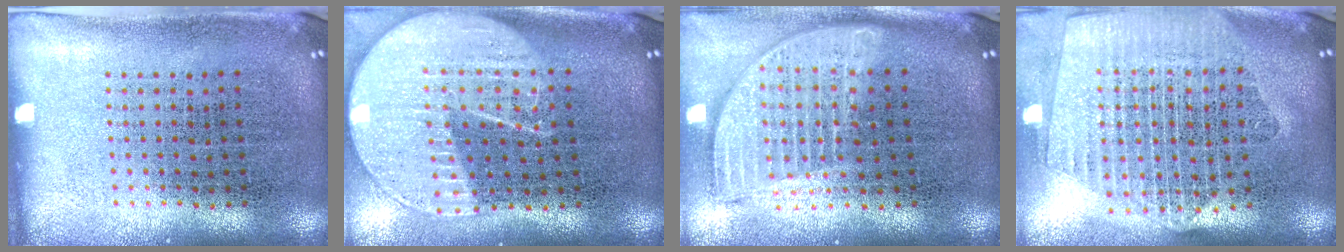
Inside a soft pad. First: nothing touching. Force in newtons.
{"total": 2.3, "press": 2.0, "slide": 1.1}
{"total": 1.8, "press": 1.5, "slide": 1.0}
{"total": 2.3, "press": 2.1, "slide": 1.1}